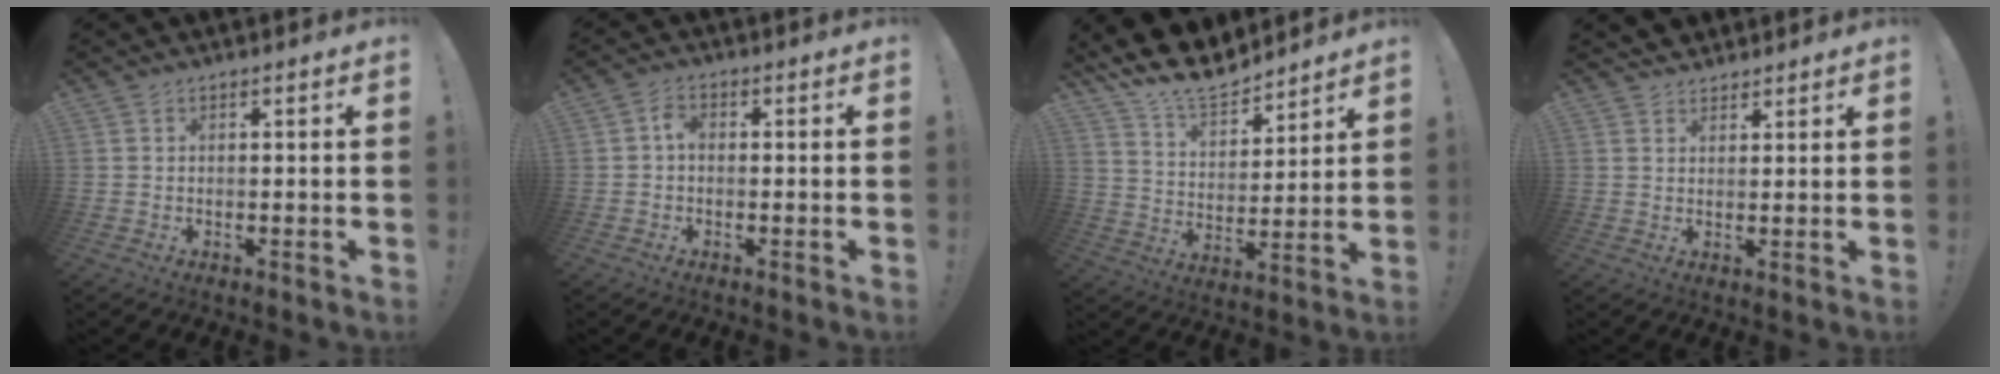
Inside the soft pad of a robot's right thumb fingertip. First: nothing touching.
{"total": 2.9, "force": [-0.5, 1.8, 2.3], "torque": [-0.044, 0.012, -0.011]}
{"total": 12.9, "force": [11.4, 4.6, 4.0], "torque": [-0.086, -0.091, 0.209]}
{"total": 2.9, "force": [2.5, 1.5, 0.1], "torque": [0.008, -0.016, 0.046]}